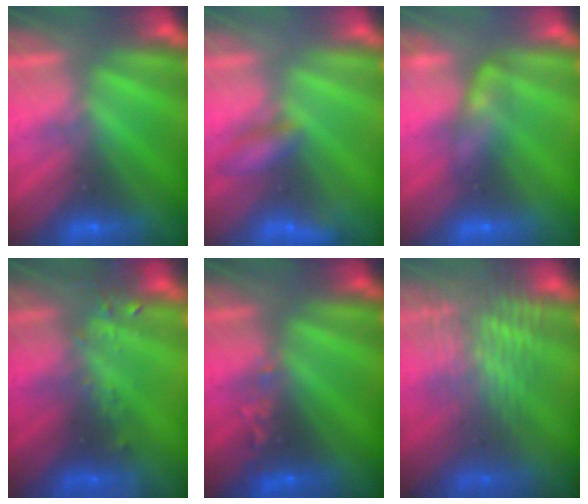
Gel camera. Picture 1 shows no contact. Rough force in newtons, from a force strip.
{"total": 2.1}
{"total": 2.4}
{"total": 8.6}
{"total": 2.5}
{"total": 4.4}